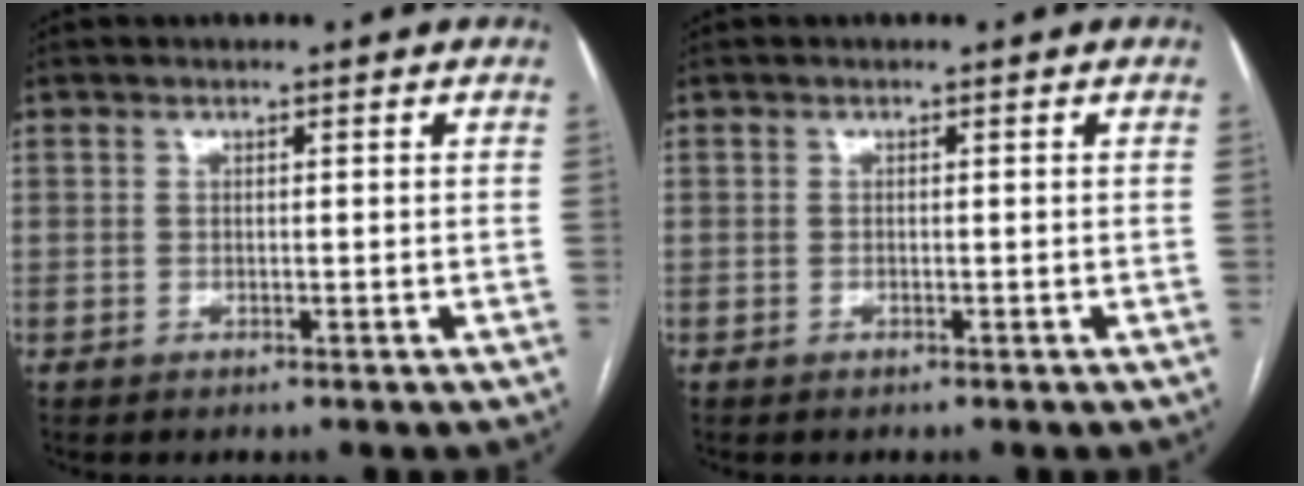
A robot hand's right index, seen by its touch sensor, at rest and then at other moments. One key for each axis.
{"total": 0.0}